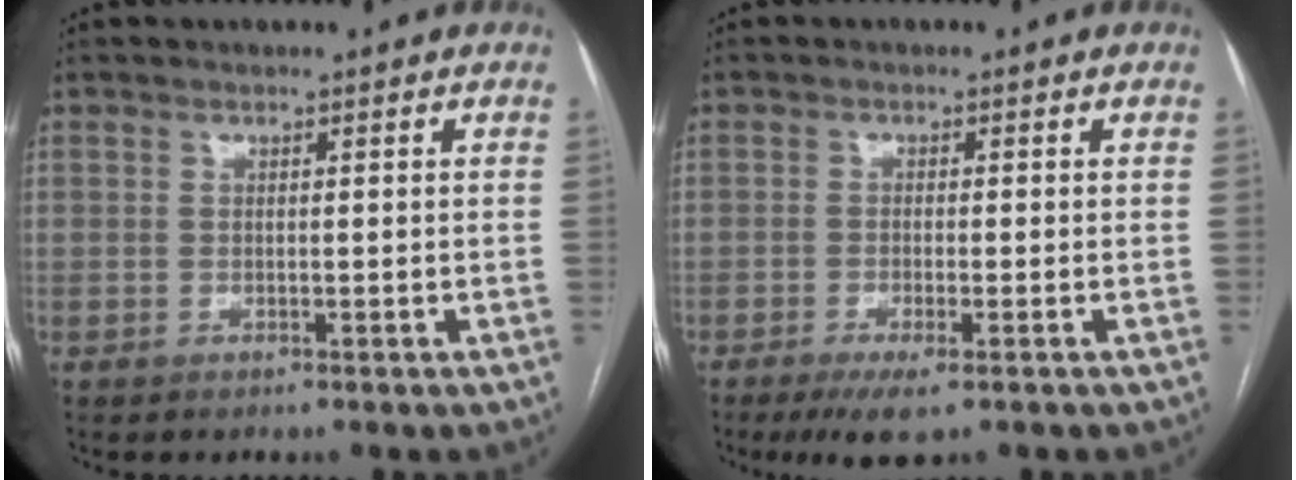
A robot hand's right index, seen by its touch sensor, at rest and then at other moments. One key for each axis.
{"total": 4.6, "fx": -2.7, "fy": 0.7, "fz": 3.6, "tx": -0.067, "ty": -0.012, "tz": -0.044}